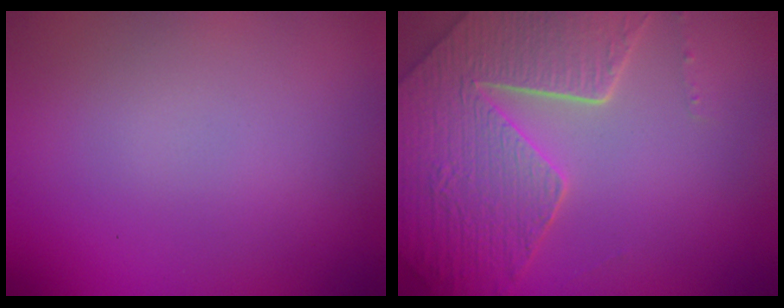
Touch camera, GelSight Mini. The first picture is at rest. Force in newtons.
{"total": 7.9, "press": 5.8, "slide": 5.5}